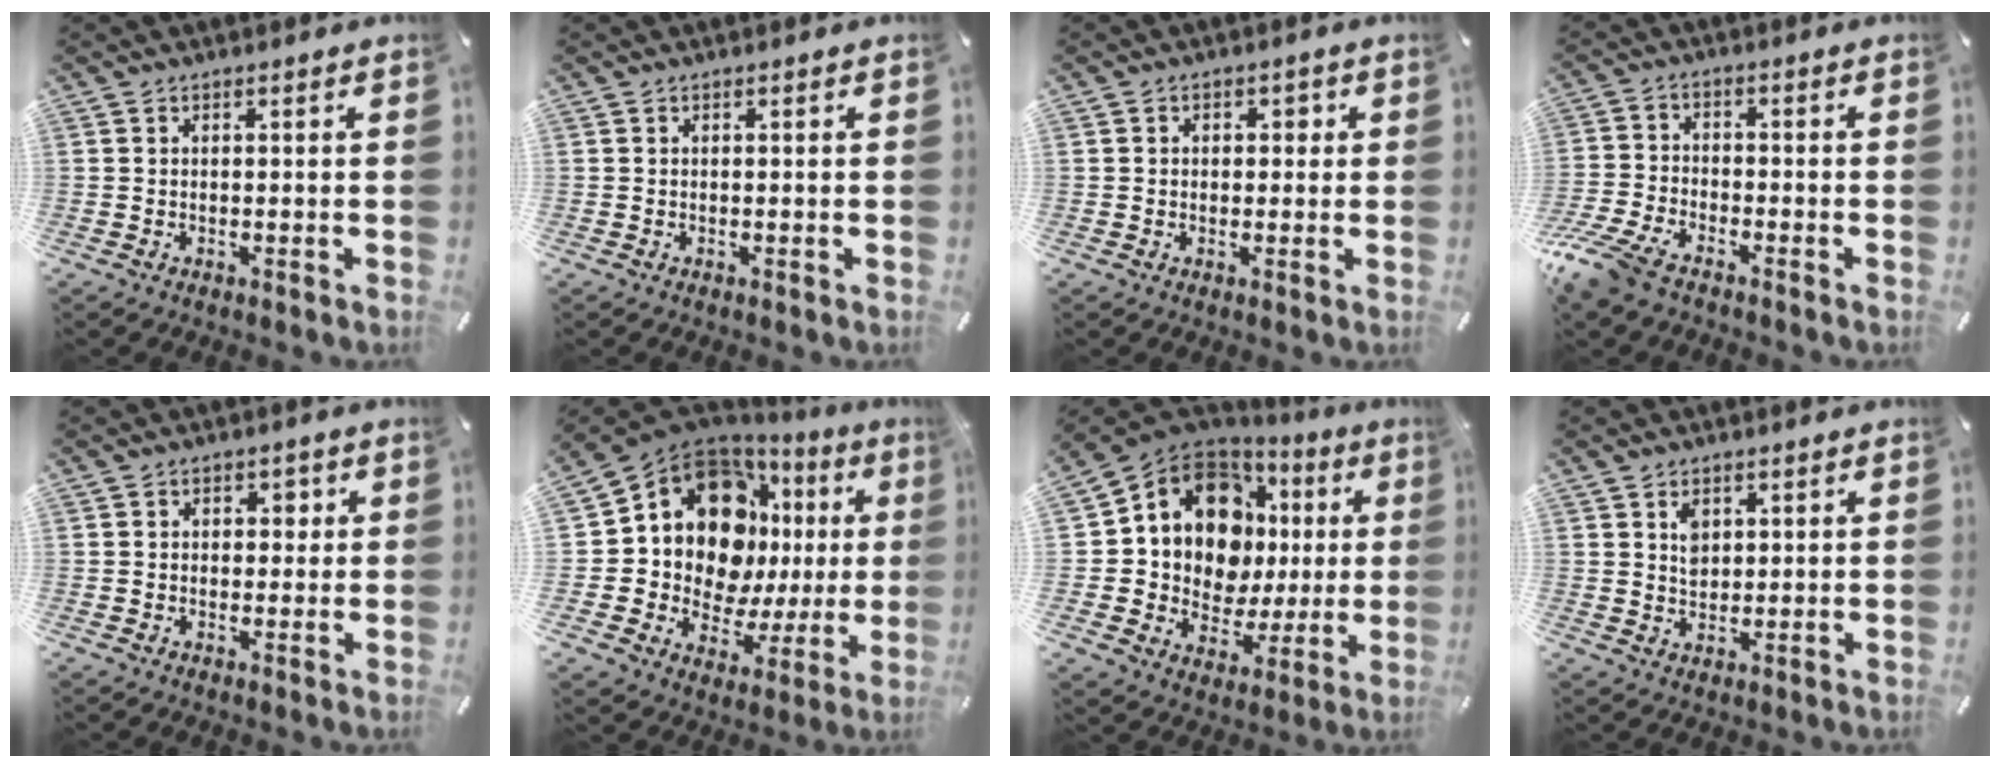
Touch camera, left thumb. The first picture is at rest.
{"total": 0.0}
{"total": 2.0, "force": [-0.3, 1.7, 1.1], "torque": [-0.014, 0.007, -0.012]}
{"total": 7.9, "force": [-6.2, 2.9, 3.9], "torque": [-0.104, 0.013, -0.125]}
{"total": 2.6, "force": [0.2, 2.2, 1.4], "torque": [-0.015, 0.003, -0.006]}
{"total": 17.8, "force": [6.3, 12.5, 11.0], "torque": [-0.193, -0.065, 0.108]}
{"total": 15.0, "force": [5.0, 11.7, 7.9], "torque": [-0.135, -0.050, 0.093]}
{"total": 3.6, "force": [1.4, 2.9, 1.5], "torque": [-0.020, -0.003, 0.024]}